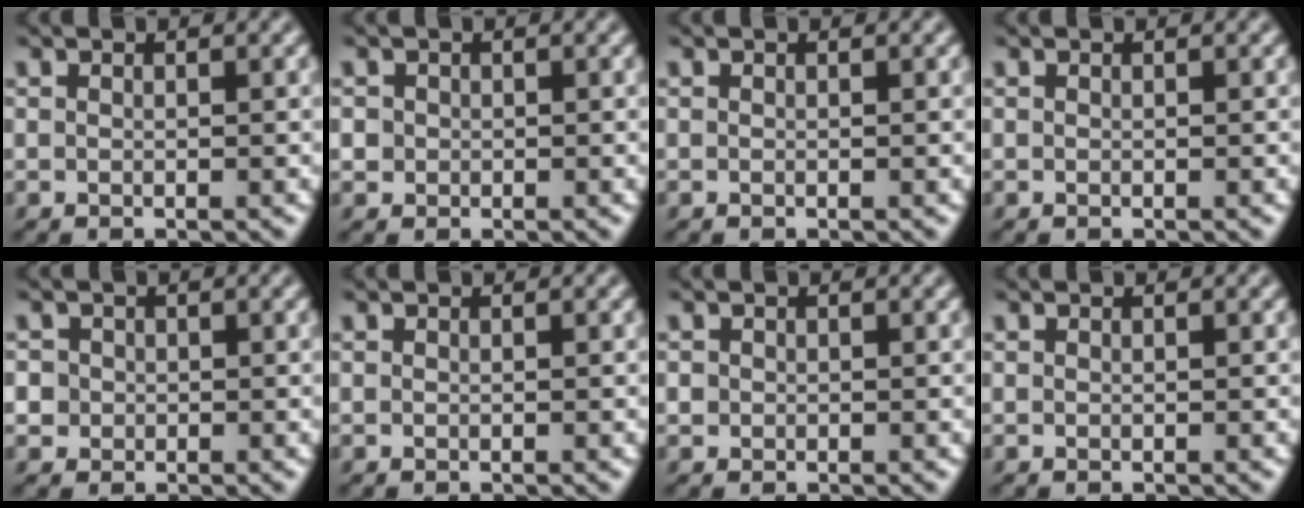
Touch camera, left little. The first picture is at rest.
{"total": 1.0, "force": [0.0, 1.0, 0.2], "torque": [0.000, -0.003, 0.006]}
{"total": 0.0}
{"total": 0.0}
{"total": 2.9, "force": [0.5, 2.7, 0.9], "torque": [-0.010, 0.016, 0.002]}
{"total": 0.0}
{"total": 0.6, "force": [-0.1, 0.6, 0.1], "torque": [0.001, -0.002, 0.000]}
{"total": 0.0}